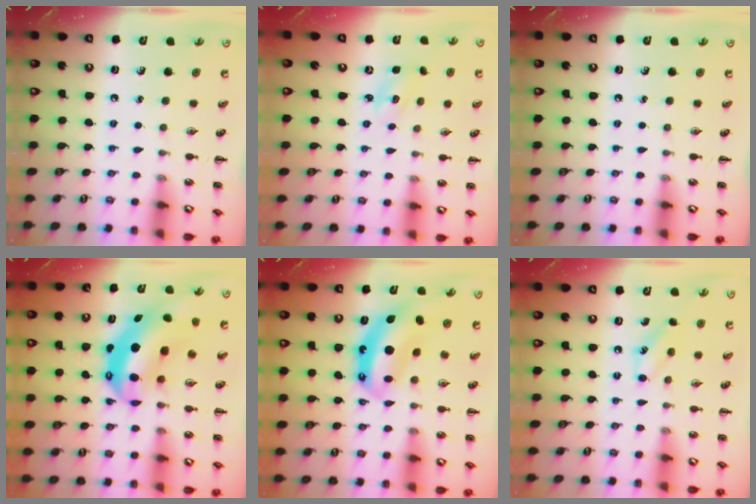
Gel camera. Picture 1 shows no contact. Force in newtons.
{"total": 1.8, "press": 1.8, "slide": 0.5}
{"total": 0.0}
{"total": 10.2, "press": 10.0, "slide": 2.2}
{"total": 8.1, "press": 7.9, "slide": 2.0}
{"total": 7.7, "press": 7.4, "slide": 1.9}